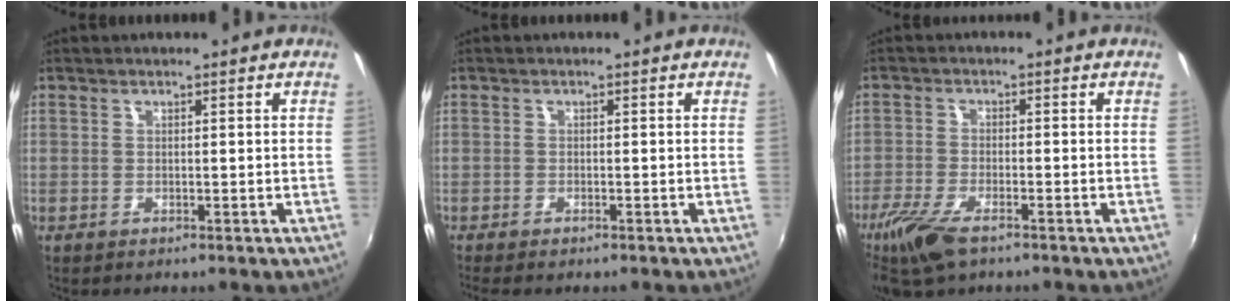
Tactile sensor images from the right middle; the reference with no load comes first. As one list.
[{"total": 2.0, "force": [-1.7, 0.4, 1.0], "torque": [-0.025, -0.010, -0.029]}, {"total": 8.9, "force": [-6.1, 2.9, 5.8], "torque": [-0.148, -0.027, -0.121]}]